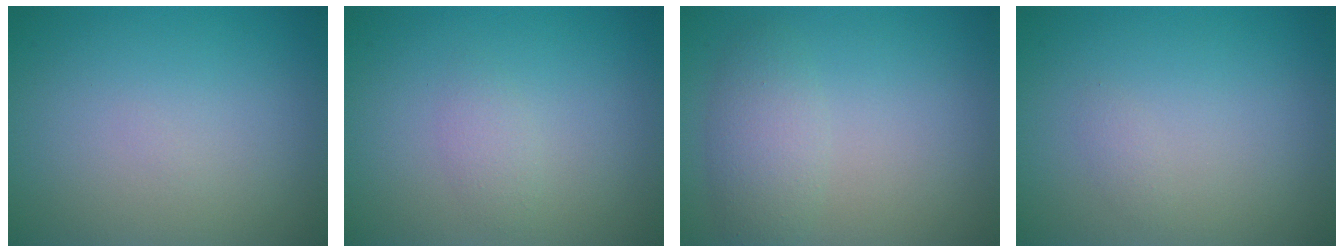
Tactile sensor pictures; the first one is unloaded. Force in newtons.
{"total": 1.1, "press": 1.1, "slide": 0.1}
{"total": 2.7, "press": 2.7, "slide": 0.2}
{"total": 0.6, "press": 0.6, "slide": 0.0}